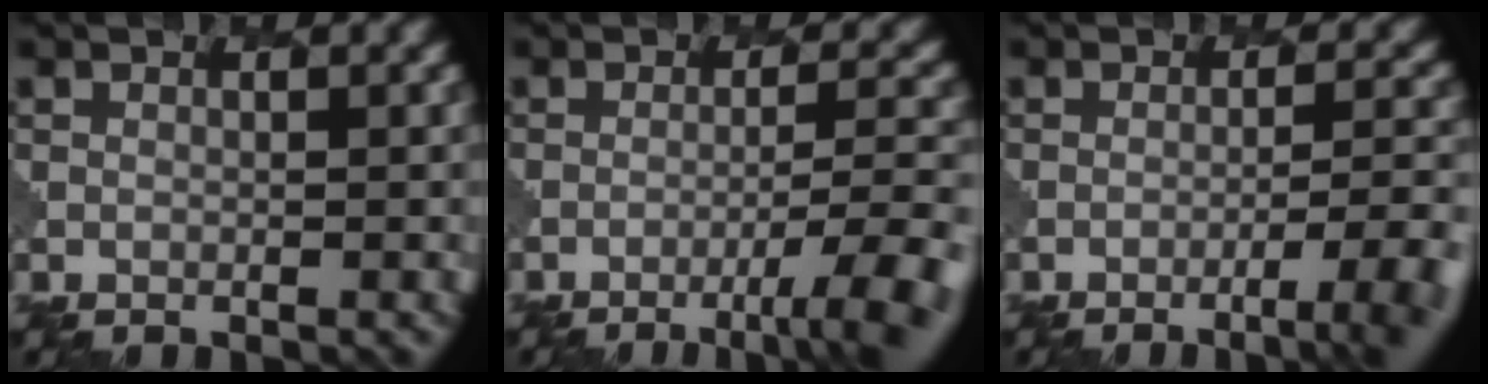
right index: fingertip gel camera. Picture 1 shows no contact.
{"total": 6.5, "force": [-4.0, 1.0, 5.0], "torque": [-0.074, 0.007, -0.057]}
{"total": 5.6, "force": [-3.2, 1.2, 4.4], "torque": [-0.063, 0.002, -0.047]}